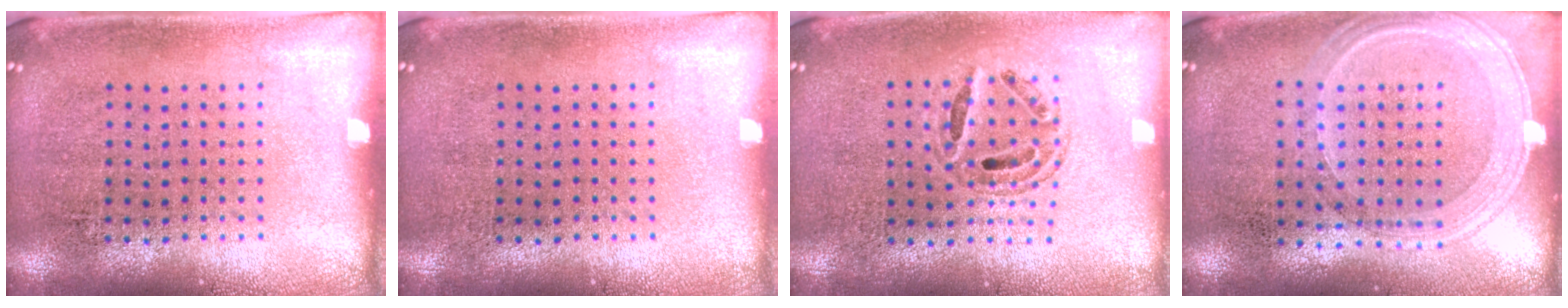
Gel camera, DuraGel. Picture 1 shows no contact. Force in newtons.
{"total": 0.0}
{"total": 0.7, "press": 0.7, "slide": 0.2}
{"total": 1.3, "press": 1.2, "slide": 0.3}